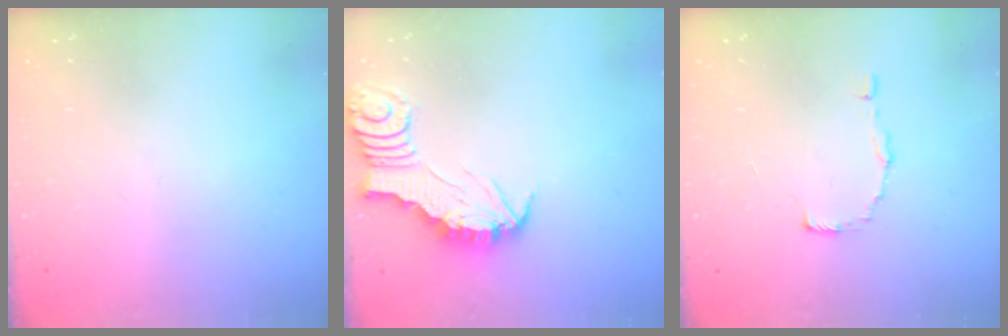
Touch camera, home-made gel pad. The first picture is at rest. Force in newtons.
{"total": 2.7, "press": 2.7, "slide": 0.2}
{"total": 2.0, "press": 2.0, "slide": 0.1}